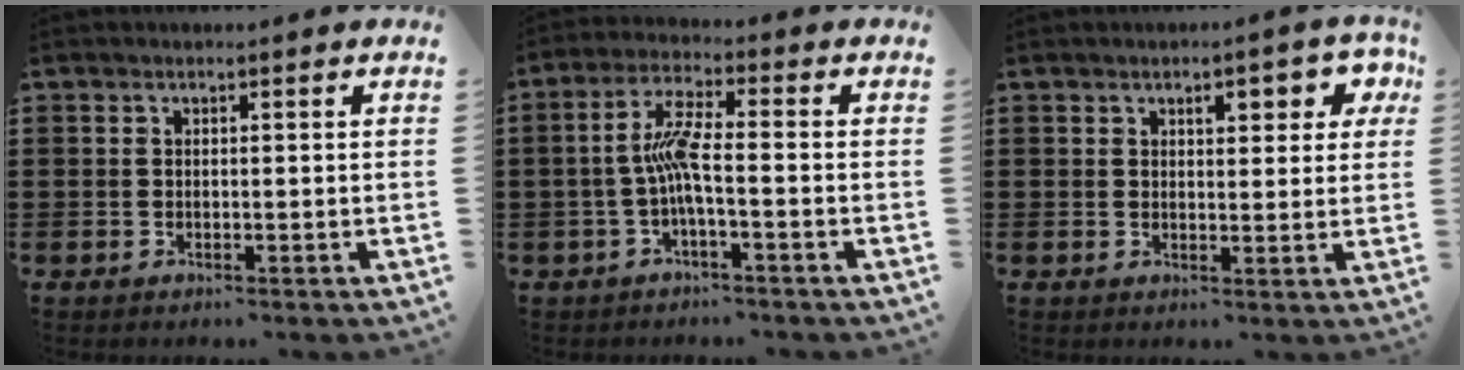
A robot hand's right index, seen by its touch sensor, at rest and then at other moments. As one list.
[{"total": 6.2, "force": [-1.2, 0.8, 6.0], "torque": [-0.132, -0.006, -0.032]}, {"total": 3.7, "force": [1.7, 1.3, 3.0], "torque": [-0.040, -0.002, 0.022]}]